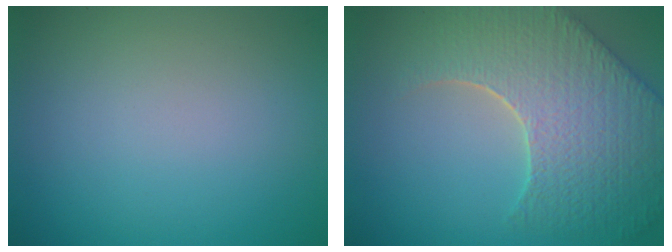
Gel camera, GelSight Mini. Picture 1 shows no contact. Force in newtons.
{"total": 8.7, "press": 6.3, "slide": 6.0}